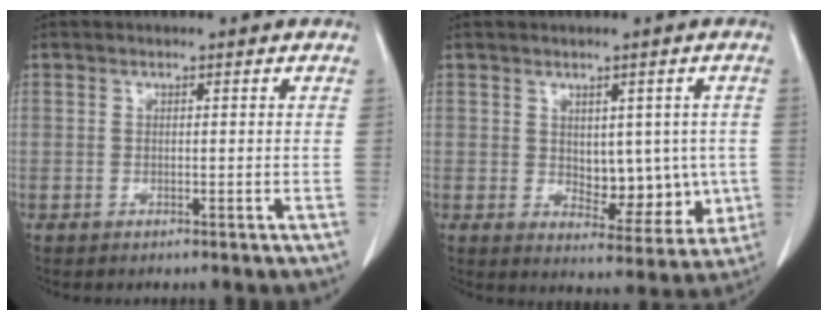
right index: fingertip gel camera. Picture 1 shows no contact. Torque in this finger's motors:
{"motor_torque": [0.25, 0.17, 0.01, 0.01]}